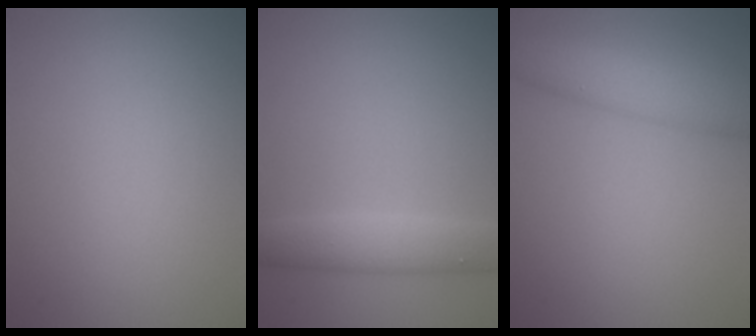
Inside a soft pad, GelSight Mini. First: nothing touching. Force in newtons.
{"total": 3.5, "press": 3.5, "slide": 0.2}
{"total": 4.5, "press": 4.5, "slide": 0.1}